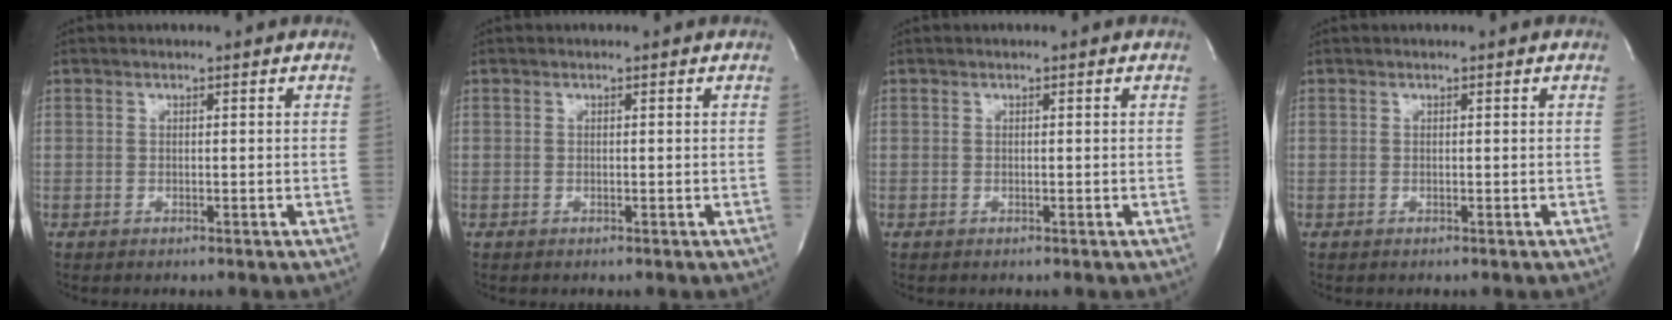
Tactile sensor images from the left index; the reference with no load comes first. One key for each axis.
{"total": 0.0}
{"total": 0.0}
{"total": 0.0}